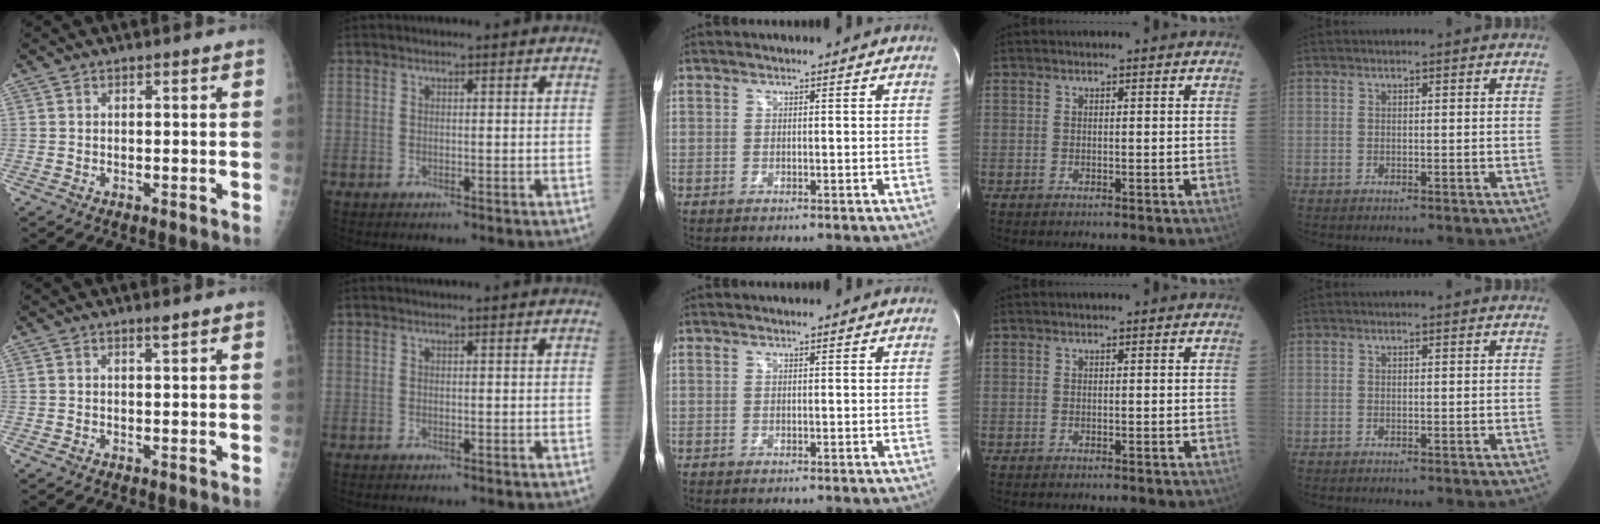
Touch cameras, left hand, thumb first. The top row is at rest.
{"thumb": {"total": 0.7, "force": [0.6, -0.1, 0.5], "torque": [-0.005, -0.003, 0.010]}, "index": {"total": 1.0, "force": [0.7, -0.1, 0.6], "torque": [-0.012, 0.010, 0.008]}}